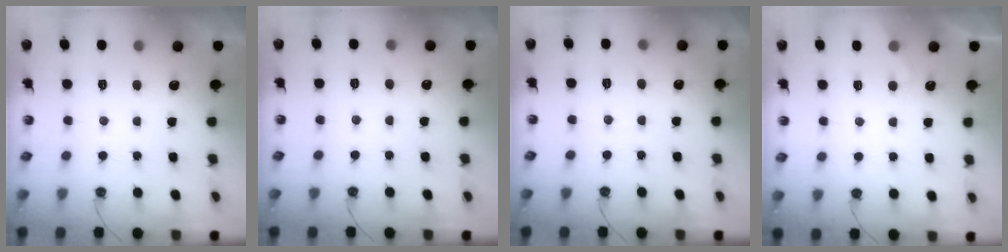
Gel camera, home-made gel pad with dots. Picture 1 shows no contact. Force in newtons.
{"total": 2.8, "press": 2.8, "slide": 0.5}
{"total": 4.5, "press": 4.5, "slide": 0.6}
{"total": 3.9, "press": 3.9, "slide": 0.5}